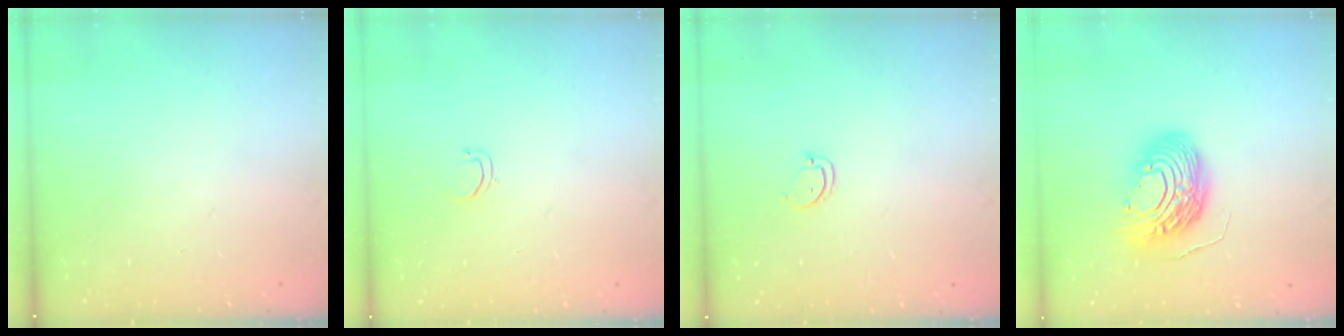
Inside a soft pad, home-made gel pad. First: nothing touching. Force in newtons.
{"total": 2.6, "press": 2.5, "slide": 0.4}
{"total": 2.5, "press": 2.5, "slide": 0.3}
{"total": 15.7, "press": 15.7, "slide": 1.3}